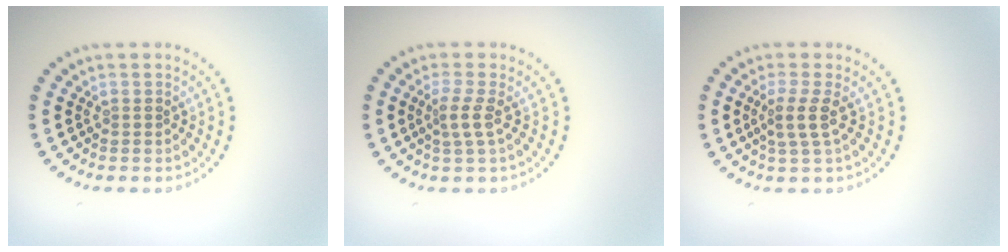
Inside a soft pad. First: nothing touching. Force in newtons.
{"total": 1.8, "press": 1.3, "slide": 1.2}
{"total": 2.3, "press": 1.8, "slide": 1.5}